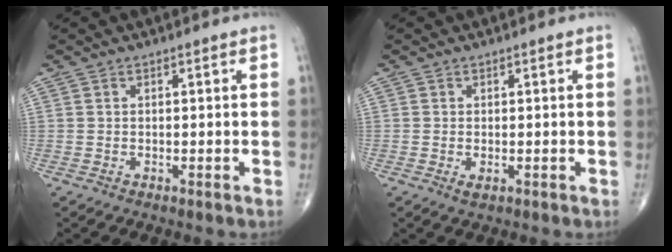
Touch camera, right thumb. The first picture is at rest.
{"total": 1.2, "force": [-0.3, 0.5, 1.0], "torque": [-0.017, -0.003, -0.003]}